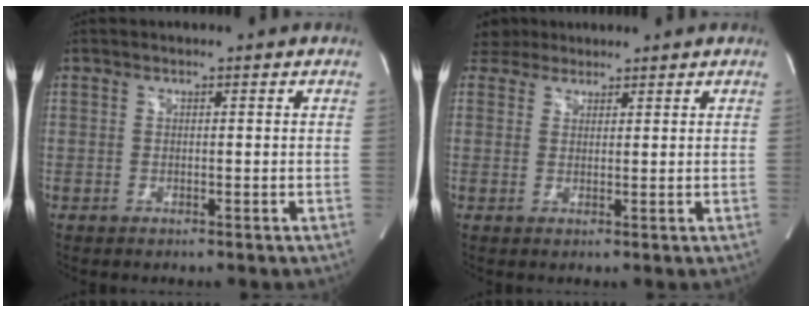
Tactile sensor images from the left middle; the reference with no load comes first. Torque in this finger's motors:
{"motor_torque": [0.00, 0.00, -0.07, -0.01]}